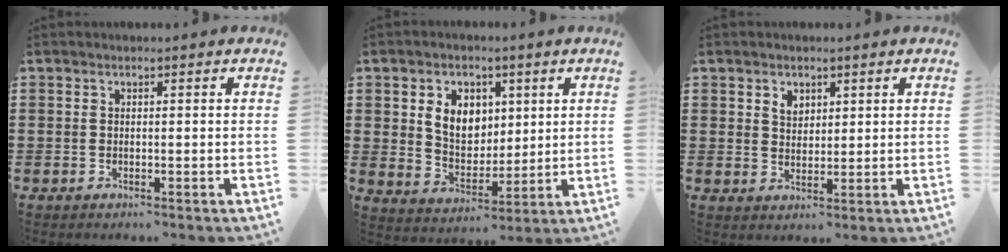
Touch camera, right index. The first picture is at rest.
{"total": 6.9, "force": [2.0, 5.4, 3.8], "torque": [-0.080, 0.012, 0.032]}
{"total": 2.6, "force": [1.6, 1.8, 0.9], "torque": [-0.023, 0.007, 0.030]}